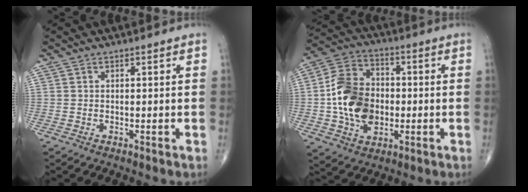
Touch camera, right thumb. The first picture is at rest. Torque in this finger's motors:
{"motor_torque": [0.88, 0.99, 1.56, 0.16, 0.53]}